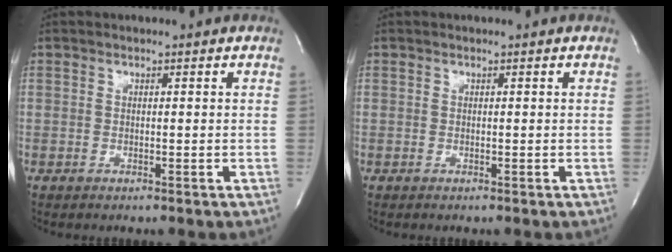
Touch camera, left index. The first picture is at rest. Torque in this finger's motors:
{"motor_torque": [-0.01, 0.01, 0.00, 0.00]}